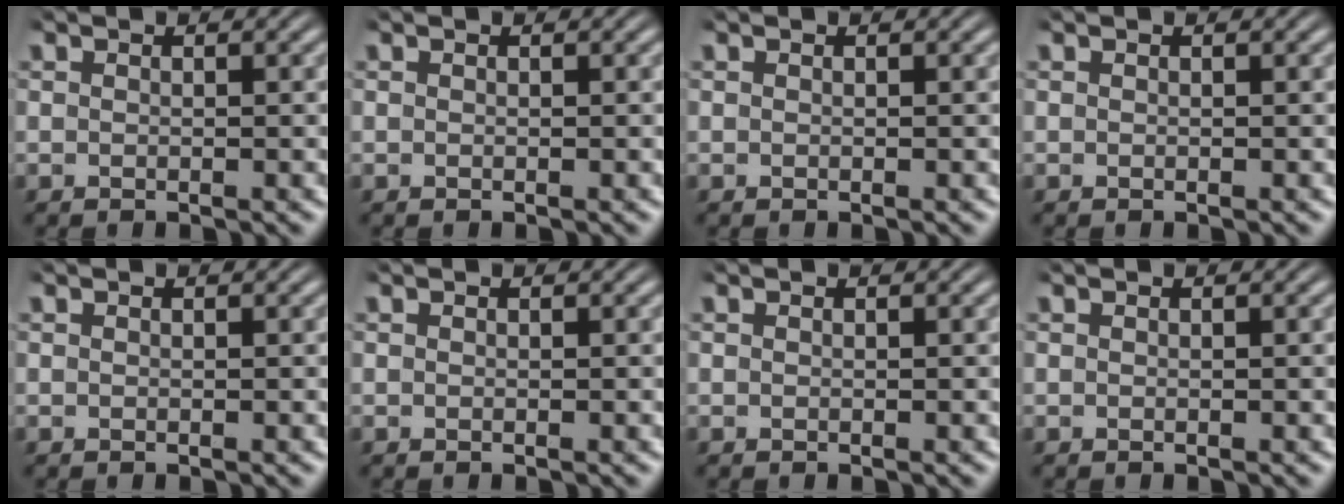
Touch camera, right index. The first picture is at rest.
{"total": 0.0}
{"total": 0.0}
{"total": 0.0}
{"total": 0.0}
{"total": 0.0}
{"total": 0.0}
{"total": 0.0}